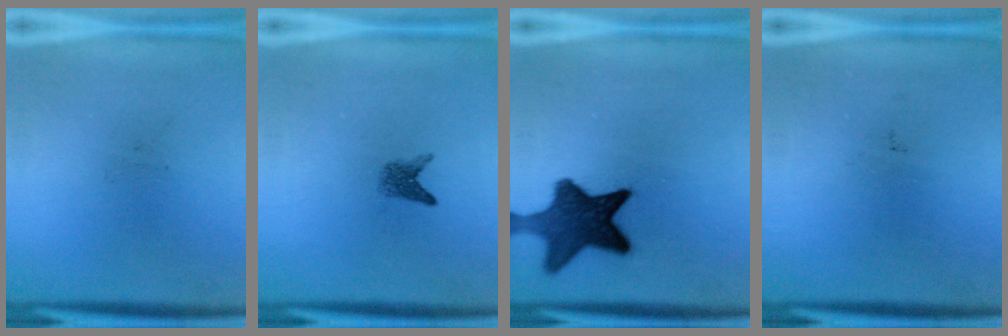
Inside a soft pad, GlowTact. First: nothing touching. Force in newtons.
{"total": 1.8}
{"total": 12.4}
{"total": 0.0}